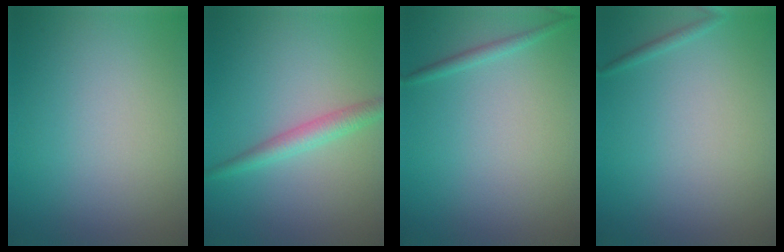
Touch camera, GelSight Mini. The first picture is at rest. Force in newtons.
{"total": 2.3, "press": 2.3, "slide": 0.0}
{"total": 1.0, "press": 1.0, "slide": 0.1}
{"total": 0.6, "press": 0.6, "slide": 0.1}